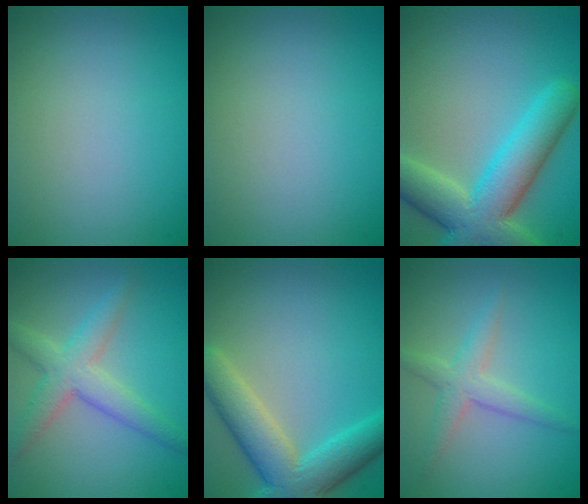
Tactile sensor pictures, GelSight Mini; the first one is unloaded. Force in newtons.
{"total": 0.0}
{"total": 9.0, "press": 9.0, "slide": 0.6}
{"total": 4.2, "press": 4.2, "slide": 0.2}
{"total": 6.2, "press": 6.2, "slide": 0.5}
{"total": 2.6, "press": 2.6, "slide": 0.1}